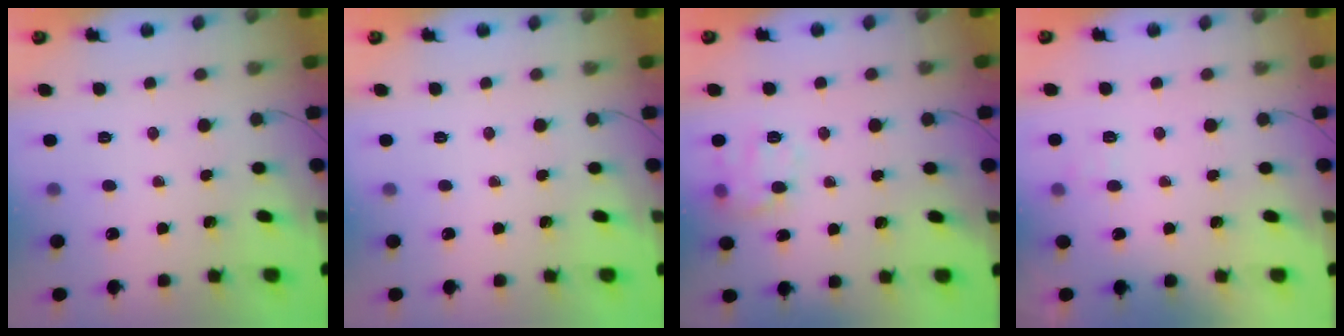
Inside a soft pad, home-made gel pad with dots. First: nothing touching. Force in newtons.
{"total": 0.0}
{"total": 10.8, "press": 10.8, "slide": 0.4}
{"total": 6.2, "press": 6.0, "slide": 1.5}